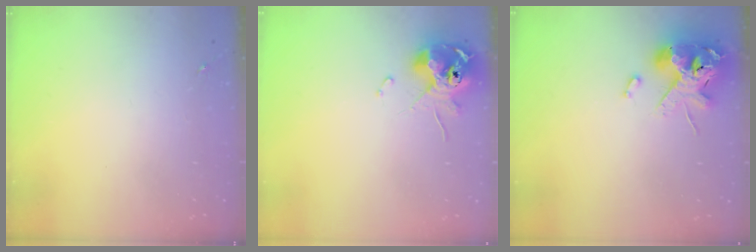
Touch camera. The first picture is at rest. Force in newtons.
{"total": 10.8, "press": 10.7, "slide": 1.7}
{"total": 14.4, "press": 14.3, "slide": 2.2}